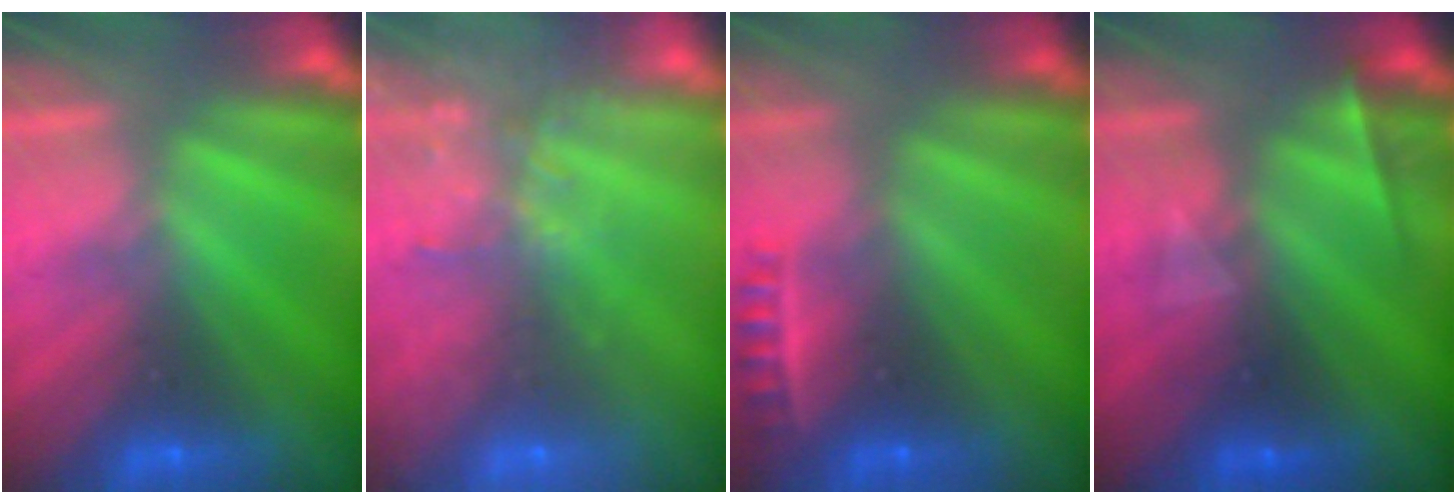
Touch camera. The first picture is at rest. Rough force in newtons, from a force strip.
{"total": 6.1}
{"total": 2.3}
{"total": 2.3}